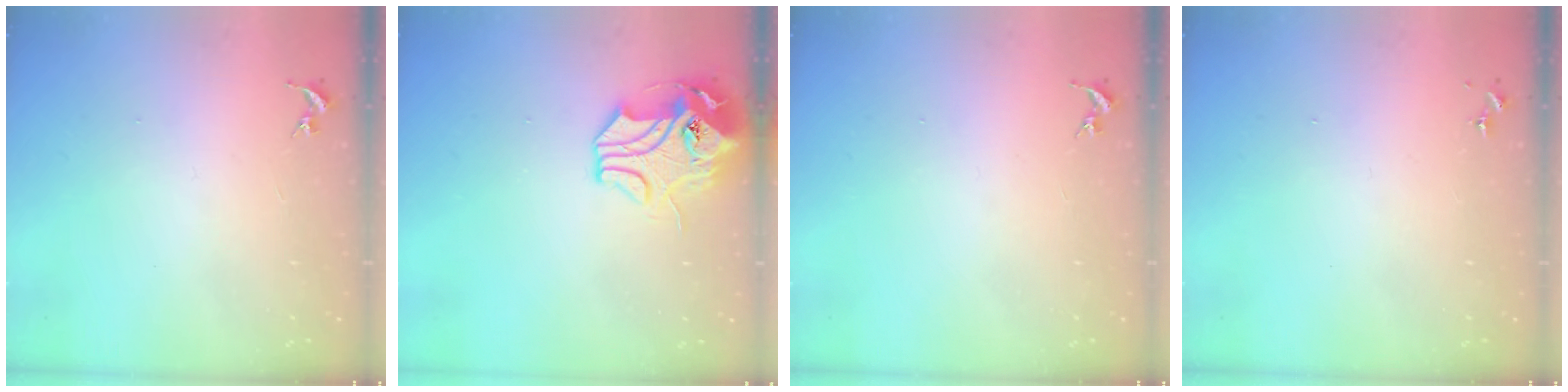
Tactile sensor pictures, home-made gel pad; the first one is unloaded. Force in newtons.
{"total": 10.6, "press": 10.5, "slide": 1.6}
{"total": 0.0}
{"total": 0.0}